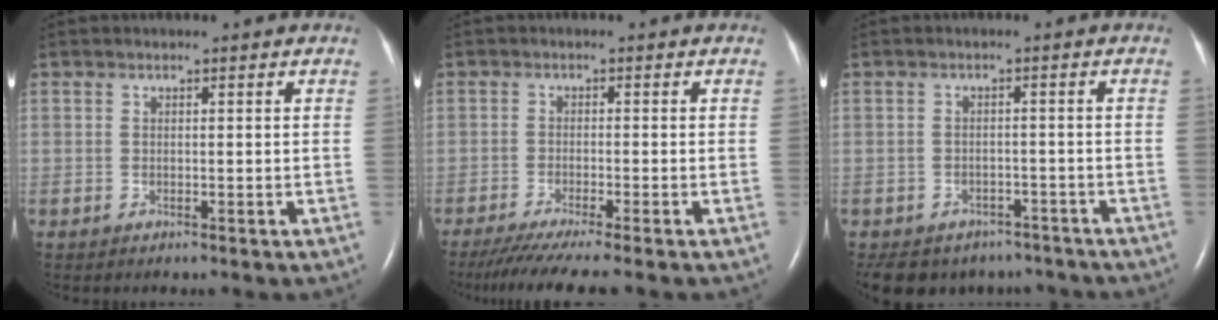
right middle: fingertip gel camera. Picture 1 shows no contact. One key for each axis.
{"total": 8.6, "fx": -7.2, "fy": -0.7, "fz": 4.7, "tx": -0.060, "ty": -0.028, "tz": -0.116}
{"total": 11.0, "fx": -9.0, "fy": 6.0, "fz": 2.1, "tx": -0.040, "ty": 0.007, "tz": -0.104}